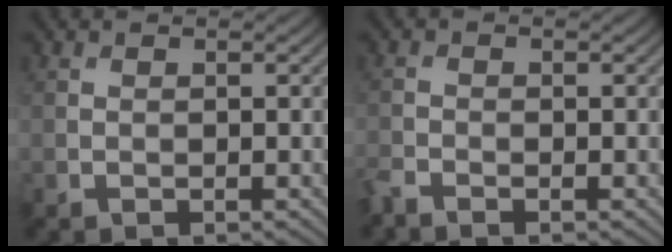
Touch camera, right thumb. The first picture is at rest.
{"total": 1.7, "force": [-1.6, 0.2, 0.5], "torque": [-0.017, -0.009, -0.044]}